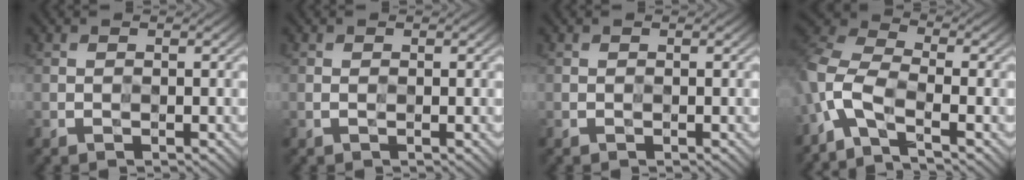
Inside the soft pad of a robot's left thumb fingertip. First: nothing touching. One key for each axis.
{"total": 0.0}
{"total": 0.0}
{"total": 7.8, "fx": -4.3, "fy": 3.6, "fz": 5.4, "tx": -0.121, "ty": -0.002, "tz": -0.102}